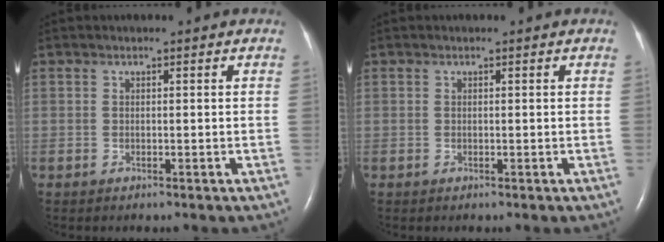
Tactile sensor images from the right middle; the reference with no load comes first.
{"total": 0.0}